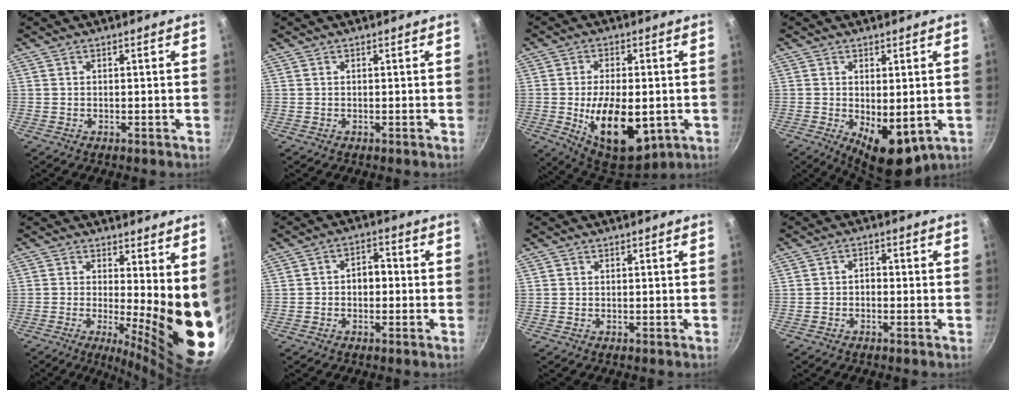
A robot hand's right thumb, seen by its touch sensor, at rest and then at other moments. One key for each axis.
{"total": 0.0}
{"total": 16.6, "fx": -3.0, "fy": 8.8, "fz": 13.7, "tx": -0.194, "ty": -0.006, "tz": -0.033}
{"total": 8.9, "fx": -1.2, "fy": 4.5, "fz": 7.6, "tx": -0.089, "ty": -0.015, "tz": -0.003}
{"total": 14.7, "fx": 0.3, "fy": 4.7, "fz": 13.9, "tx": -0.159, "ty": -0.036, "tz": 0.011}
{"total": 4.6, "fx": -0.6, "fy": 3.4, "fz": 3.0, "tx": -0.018, "ty": 0.017, "tz": -0.016}
{"total": 0.0}
{"total": 1.9, "fx": -0.9, "fy": 1.4, "fz": 1.0, "tx": -0.012, "ty": 0.014, "tz": -0.019}